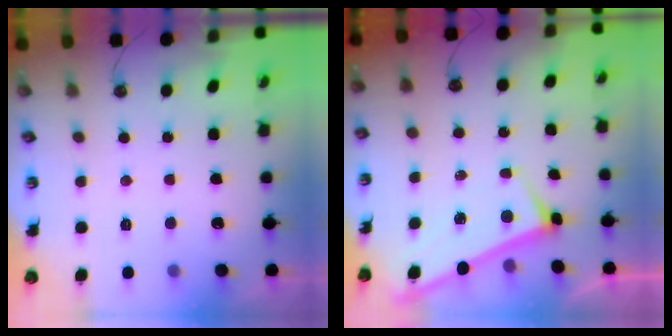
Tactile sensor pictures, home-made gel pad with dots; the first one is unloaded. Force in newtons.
{"total": 3.0, "press": 3.0, "slide": 0.2}